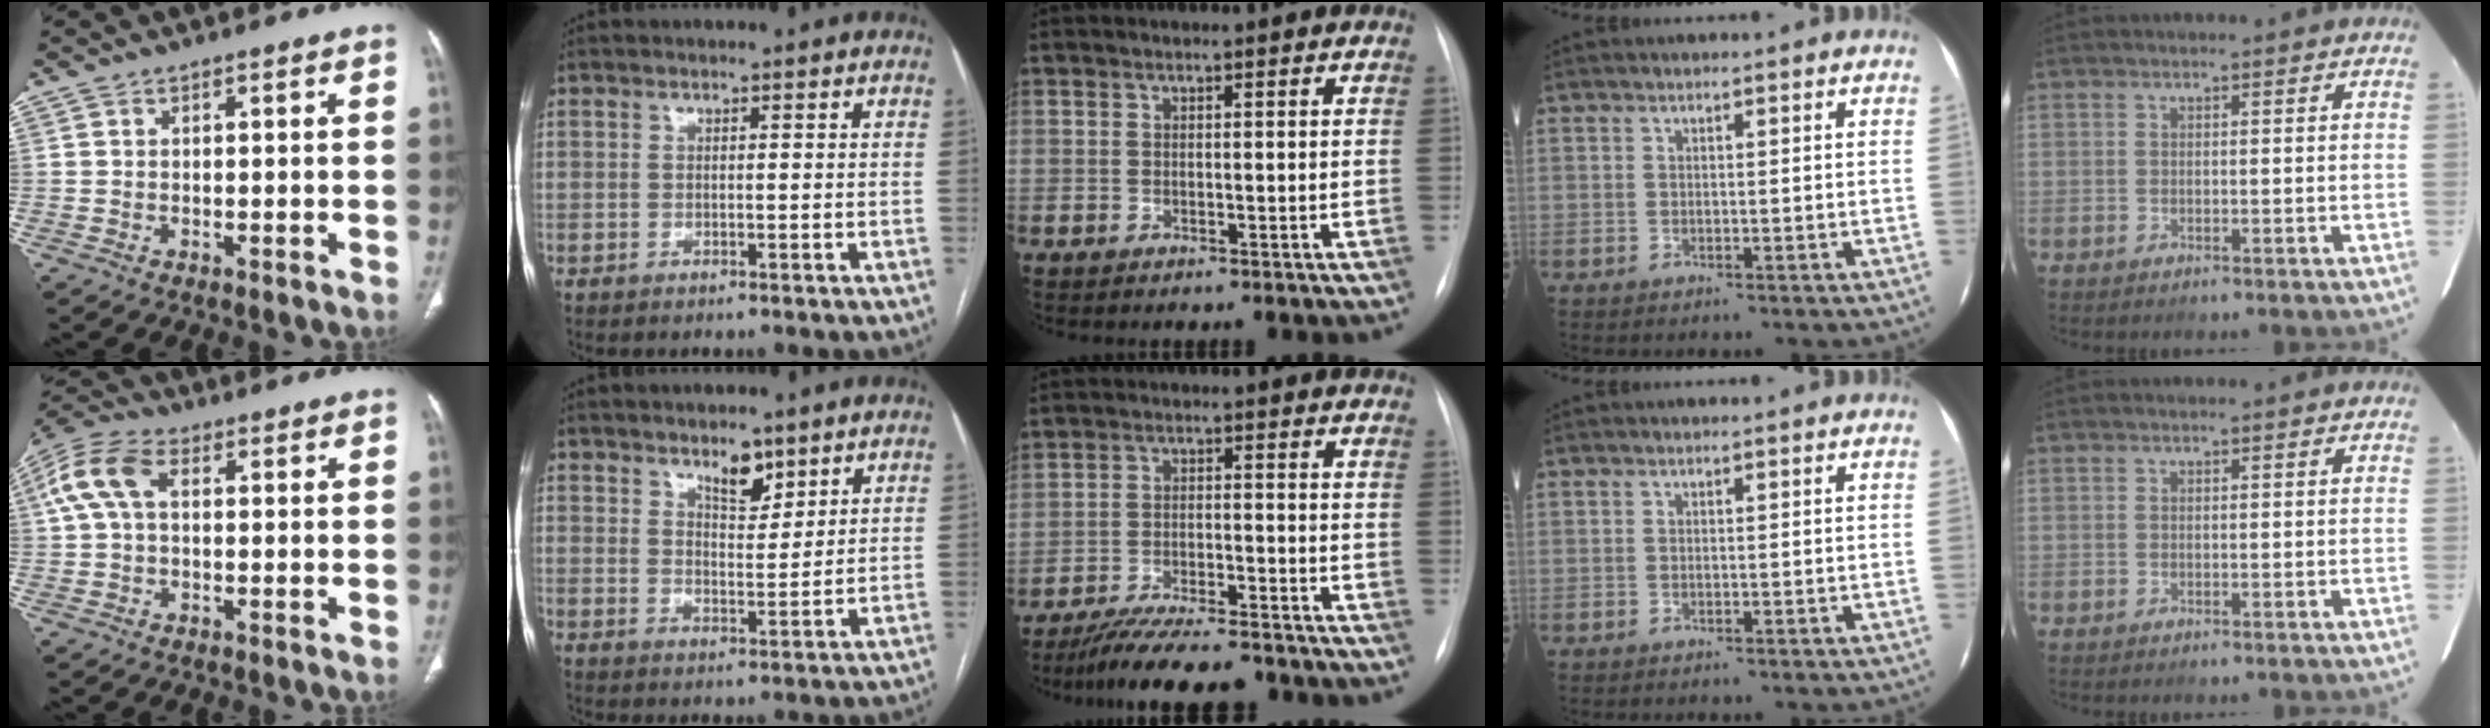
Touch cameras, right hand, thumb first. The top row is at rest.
{"thumb": {"total": 8.9, "force": [1.8, 5.4, 6.9], "torque": [-0.156, 0.032, 0.030]}, "index": {"total": 4.7, "force": [3.6, 1.7, 2.6], "torque": [-0.043, -0.008, 0.063]}, "middle": {"total": 12.5, "force": [-11.1, 2.1, 5.3], "torque": [-0.086, -0.003, -0.169]}}